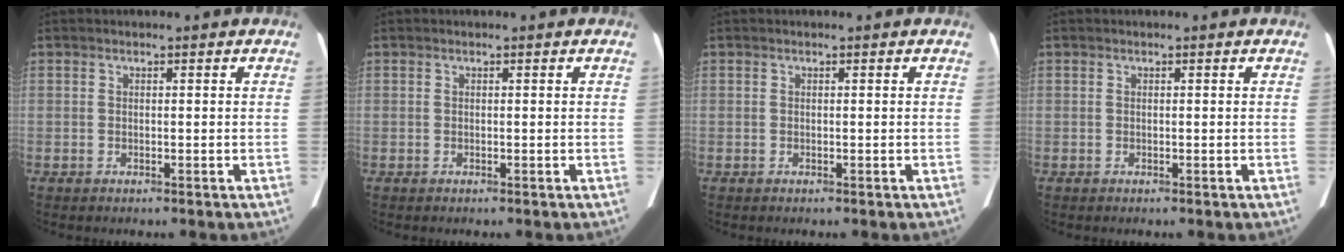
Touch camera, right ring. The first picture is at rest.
{"total": 0.0}
{"total": 0.0}
{"total": 0.0}